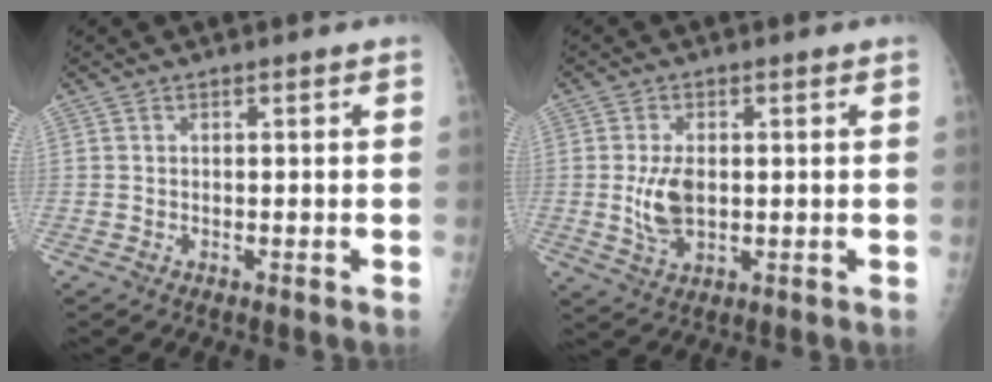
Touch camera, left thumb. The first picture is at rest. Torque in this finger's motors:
{"motor_torque": [0.39, 0.58, 0.68, 0.08, 0.06]}